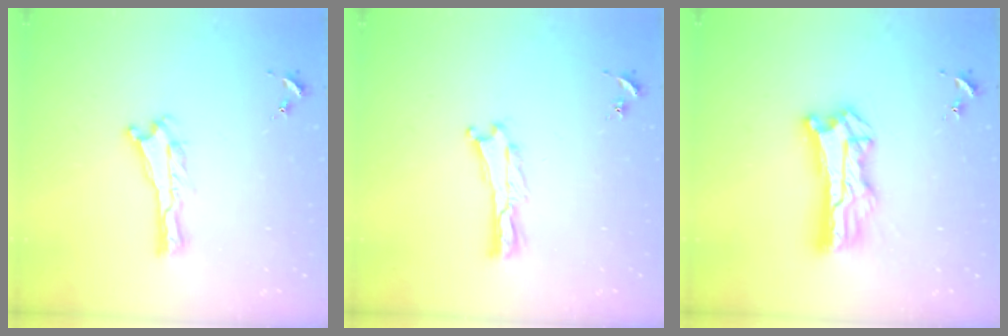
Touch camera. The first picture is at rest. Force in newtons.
{"total": 0.0}
{"total": 11.0, "press": 10.9, "slide": 0.8}